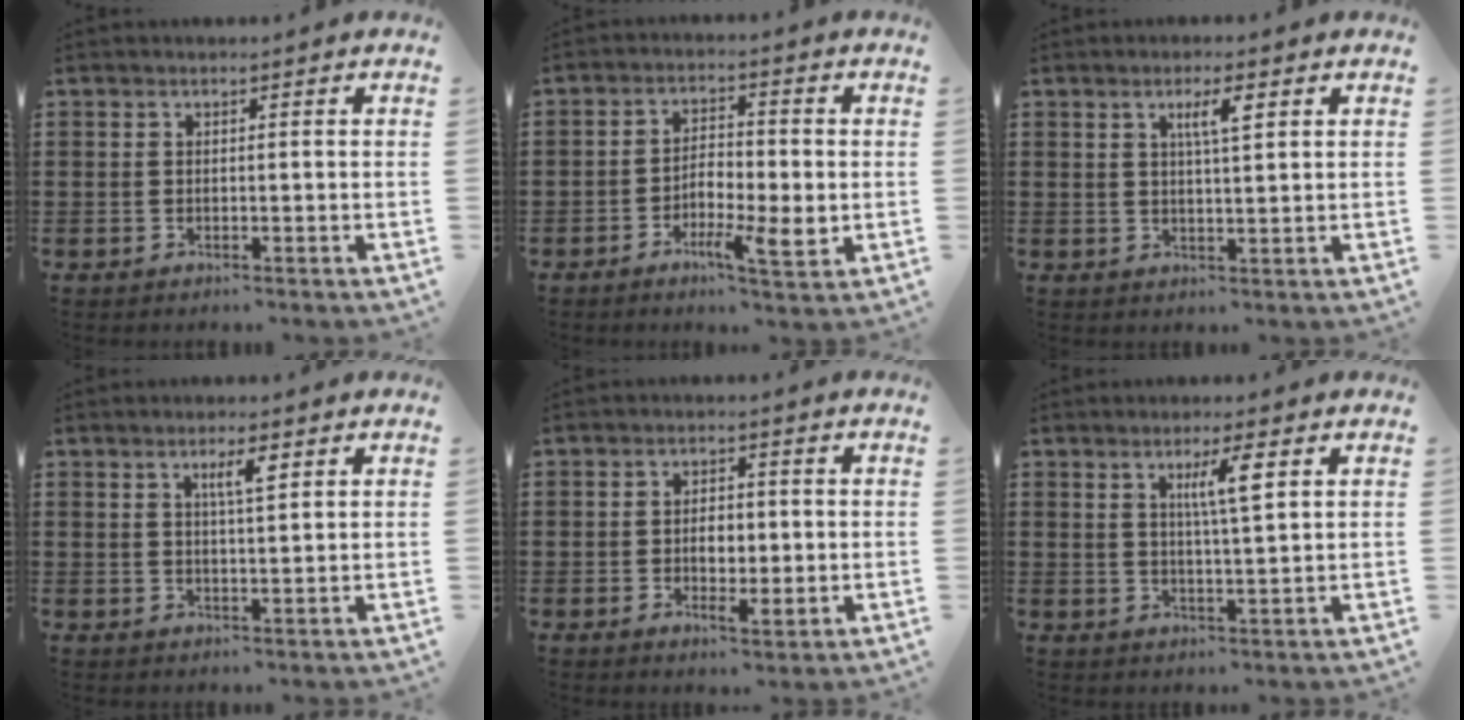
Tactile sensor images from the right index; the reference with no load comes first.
{"total": 5.6, "force": [-1.9, 2.1, 4.8], "torque": [-0.087, 0.001, -0.034]}
{"total": 3.9, "force": [1.7, 0.8, 3.4], "torque": [-0.064, 0.004, 0.024]}
{"total": 3.5, "force": [1.7, 0.7, 3.0], "torque": [-0.055, 0.002, 0.026]}
{"total": 3.7, "force": [-0.2, 2.1, 3.1], "torque": [-0.045, 0.000, -0.009]}
{"total": 5.0, "force": [2.2, 0.6, 4.5], "torque": [-0.087, 0.003, 0.031]}